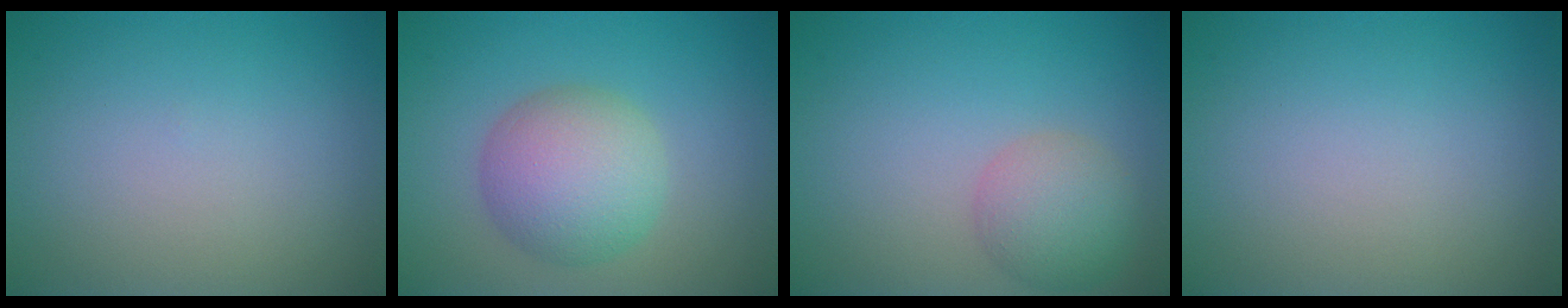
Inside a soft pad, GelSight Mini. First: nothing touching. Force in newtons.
{"total": 5.8, "press": 5.8, "slide": 0.2}
{"total": 3.7, "press": 3.6, "slide": 0.2}
{"total": 0.0}